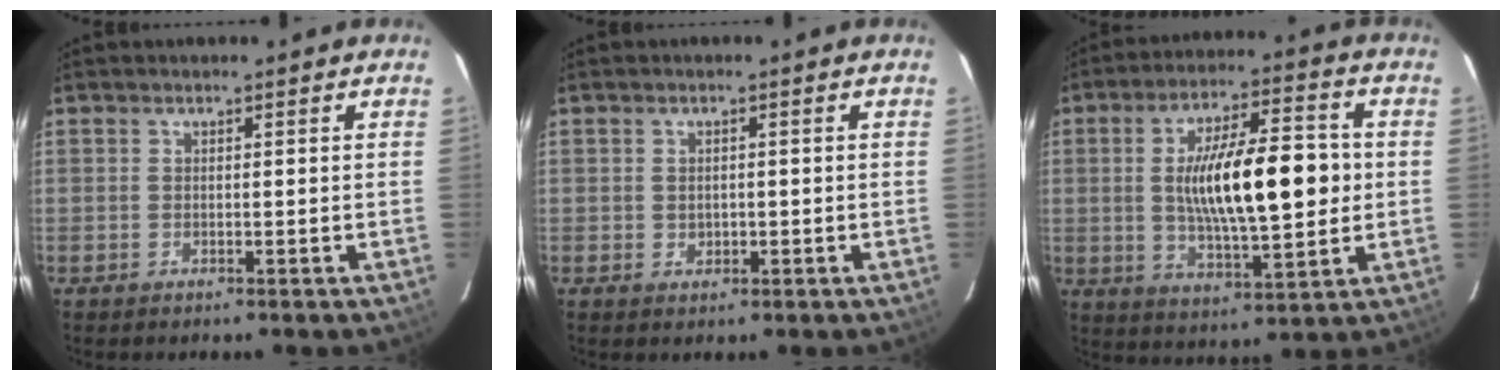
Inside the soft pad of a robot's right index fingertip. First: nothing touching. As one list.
[{"total": 1.6, "force": [-0.2, 1.4, 0.8], "torque": [-0.010, 0.003, 0.000]}, {"total": 17.5, "force": [0.8, 5.3, 16.6], "torque": [-0.282, 0.012, 0.018]}]